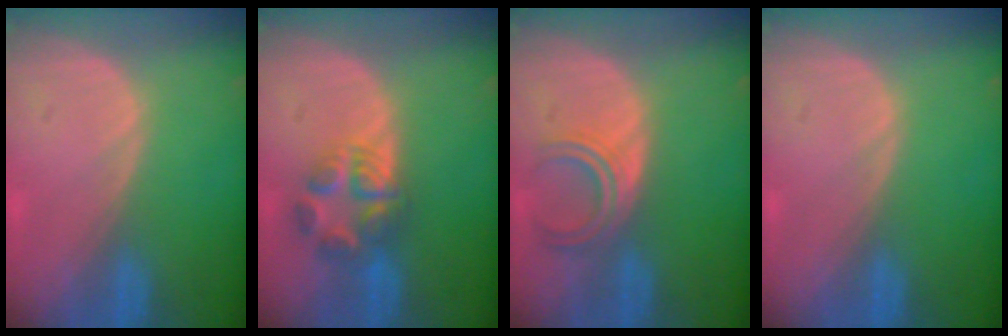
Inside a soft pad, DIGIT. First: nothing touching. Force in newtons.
{"total": 5.9, "press": 5.8, "slide": 0.6}
{"total": 4.4, "press": 4.3, "slide": 1.1}
{"total": 0.0}